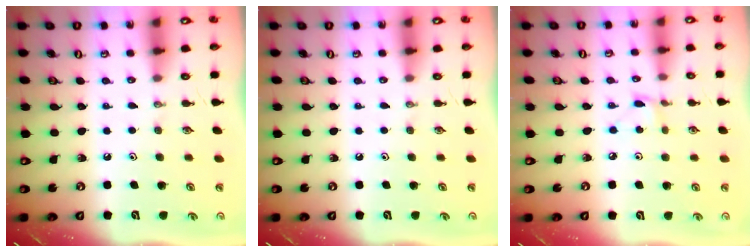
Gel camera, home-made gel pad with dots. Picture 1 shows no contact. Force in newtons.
{"total": 0.0}
{"total": 2.1, "press": 2.1, "slide": 0.3}